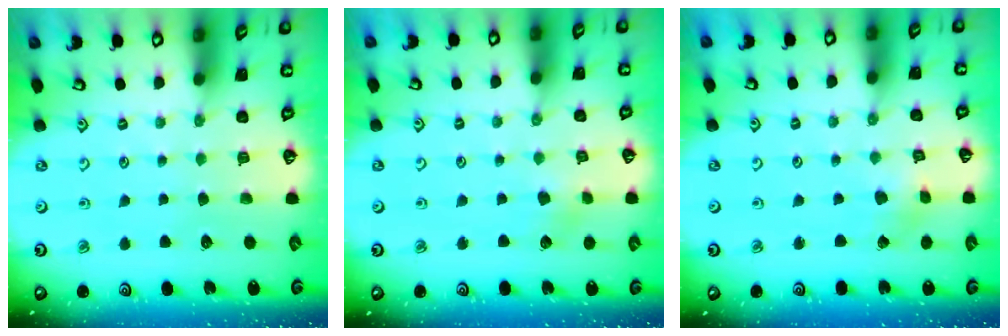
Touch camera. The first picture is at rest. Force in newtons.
{"total": 3.2, "press": 3.1, "slide": 0.5}
{"total": 2.0, "press": 2.0, "slide": 0.1}